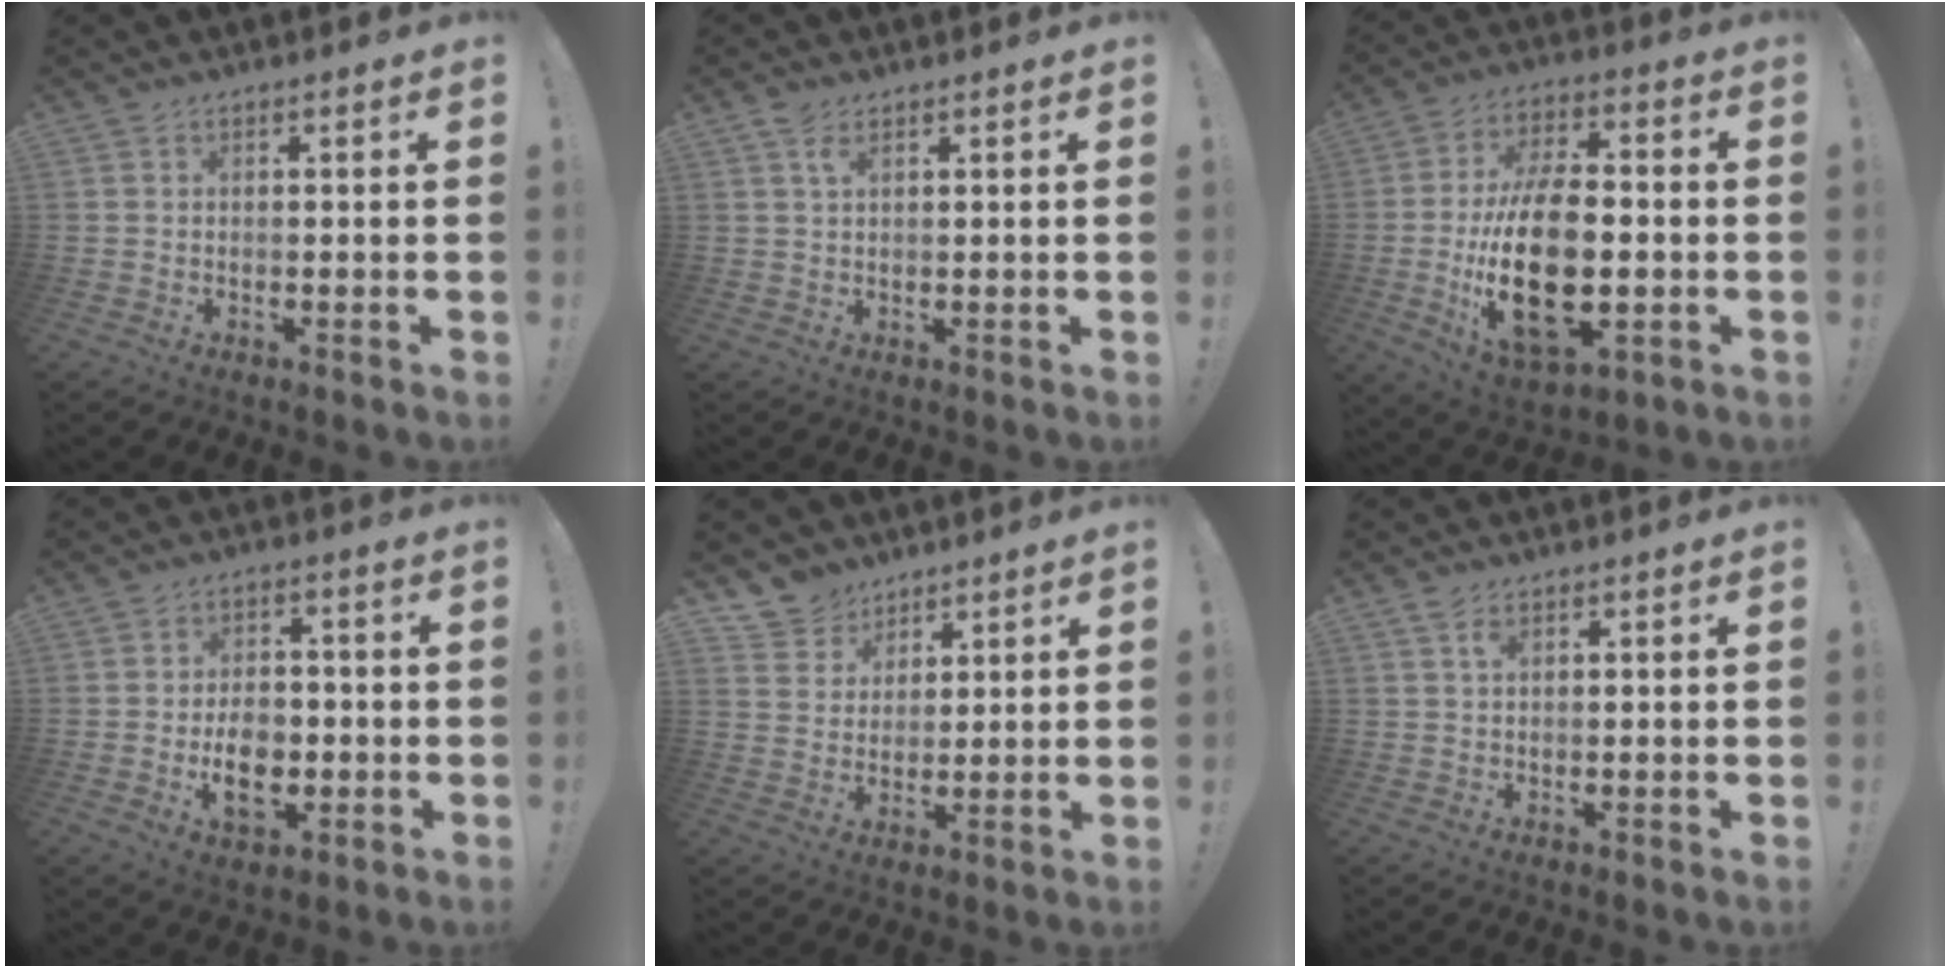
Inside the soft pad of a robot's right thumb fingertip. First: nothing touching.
{"total": 2.8, "force": [1.6, 1.2, 2.0], "torque": [-0.038, -0.001, 0.028]}
{"total": 22.7, "force": [-3.5, 12.2, 18.8], "torque": [-0.357, 0.003, -0.053]}
{"total": 10.3, "force": [-2.3, 8.4, 5.6], "torque": [-0.074, 0.009, -0.036]}
{"total": 7.9, "force": [6.0, 5.2, 0.7], "torque": [-0.020, -0.046, 0.119]}
{"total": 2.5, "force": [1.4, 1.3, 1.7], "torque": [-0.022, -0.004, 0.023]}